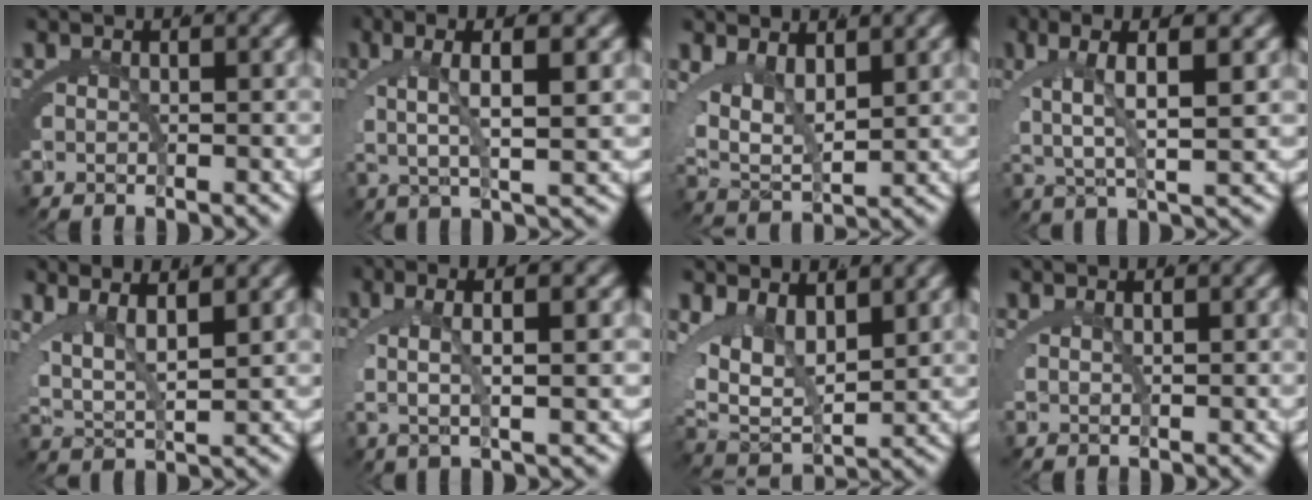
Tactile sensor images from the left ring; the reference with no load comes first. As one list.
[{"total": 5.7, "force": [2.1, 1.0, 5.1], "torque": [-0.089, 0.010, 0.039]}, {"total": 6.5, "force": [1.2, 4.6, 4.5], "torque": [-0.109, -0.025, 0.029]}, {"total": 6.0, "force": [1.7, 1.8, 5.5], "torque": [-0.094, 0.006, 0.032]}, {"total": 7.0, "force": [2.1, 4.4, 5.0], "torque": [-0.099, -0.010, 0.035]}, {"total": 5.1, "force": [1.6, 0.9, 4.8], "torque": [-0.084, 0.011, 0.029]}, {"total": 8.9, "force": [0.5, 6.7, 5.9], "torque": [-0.131, -0.036, 0.018]}, {"total": 1.1, "force": [0.8, -0.5, 0.6], "torque": [-0.016, -0.009, 0.023]}]